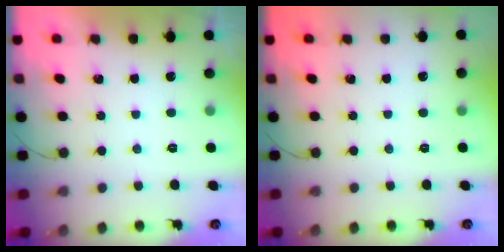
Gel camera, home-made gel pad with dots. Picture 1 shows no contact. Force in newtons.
{"total": 0.0}